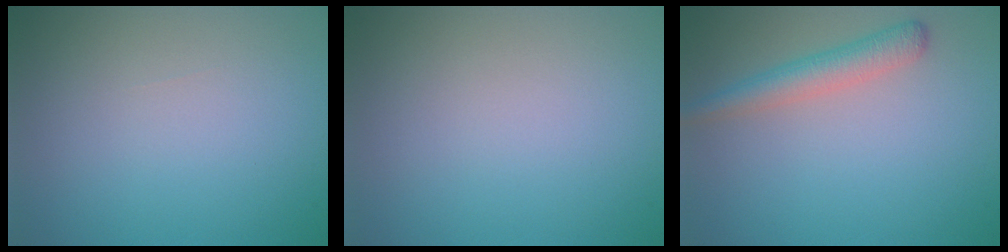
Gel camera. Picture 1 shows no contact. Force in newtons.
{"total": 0.0}
{"total": 2.8, "press": 2.8, "slide": 0.2}